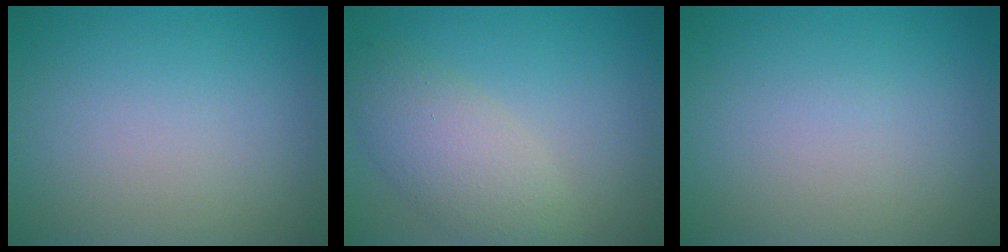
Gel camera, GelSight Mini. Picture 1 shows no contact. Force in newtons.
{"total": 4.5, "press": 4.5, "slide": 0.4}
{"total": 0.0}